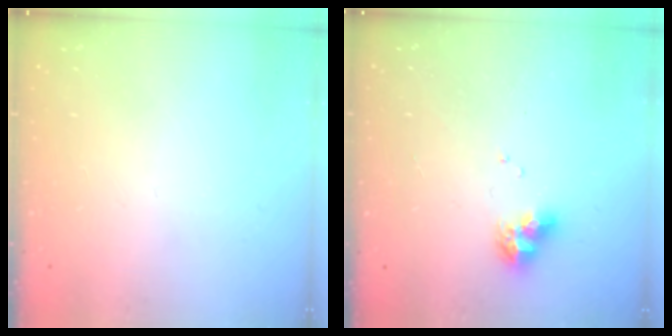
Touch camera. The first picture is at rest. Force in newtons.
{"total": 8.3, "press": 8.3, "slide": 1.1}